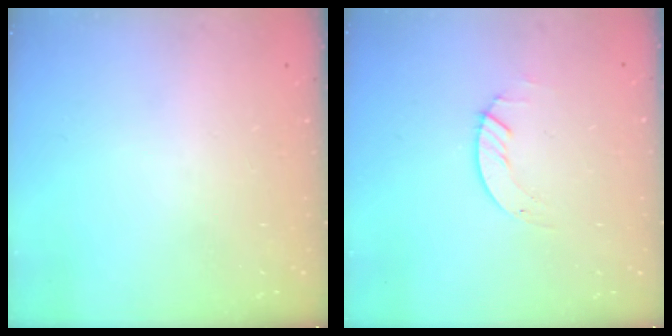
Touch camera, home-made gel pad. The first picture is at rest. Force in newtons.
{"total": 1.4, "press": 1.4, "slide": 0.2}